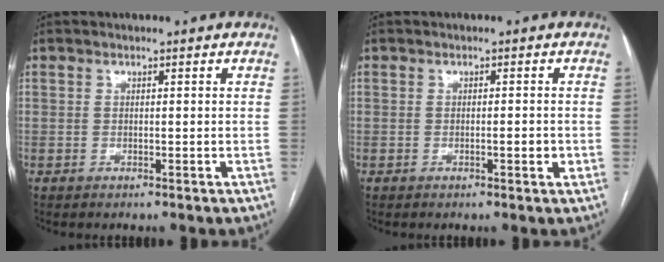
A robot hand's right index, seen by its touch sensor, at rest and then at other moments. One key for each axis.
{"total": 1.5, "fx": -0.4, "fy": 0.3, "fz": 1.4, "tx": -0.021, "ty": 0.000, "tz": -0.007}